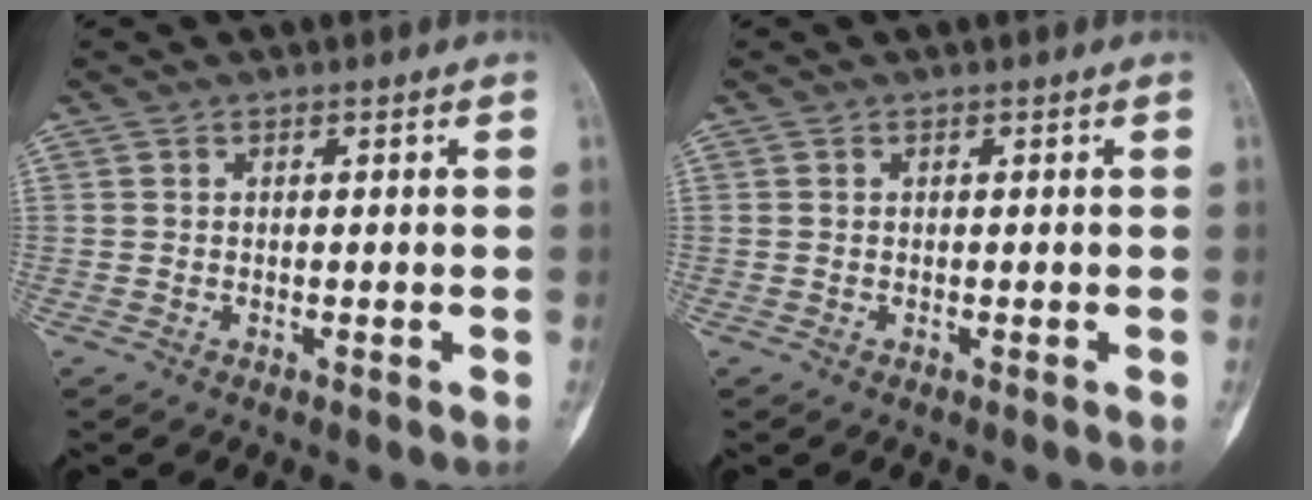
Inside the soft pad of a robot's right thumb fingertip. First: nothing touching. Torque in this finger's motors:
{"motor_torque": [0.37, 0.52, 0.22, -0.20, 0.03]}